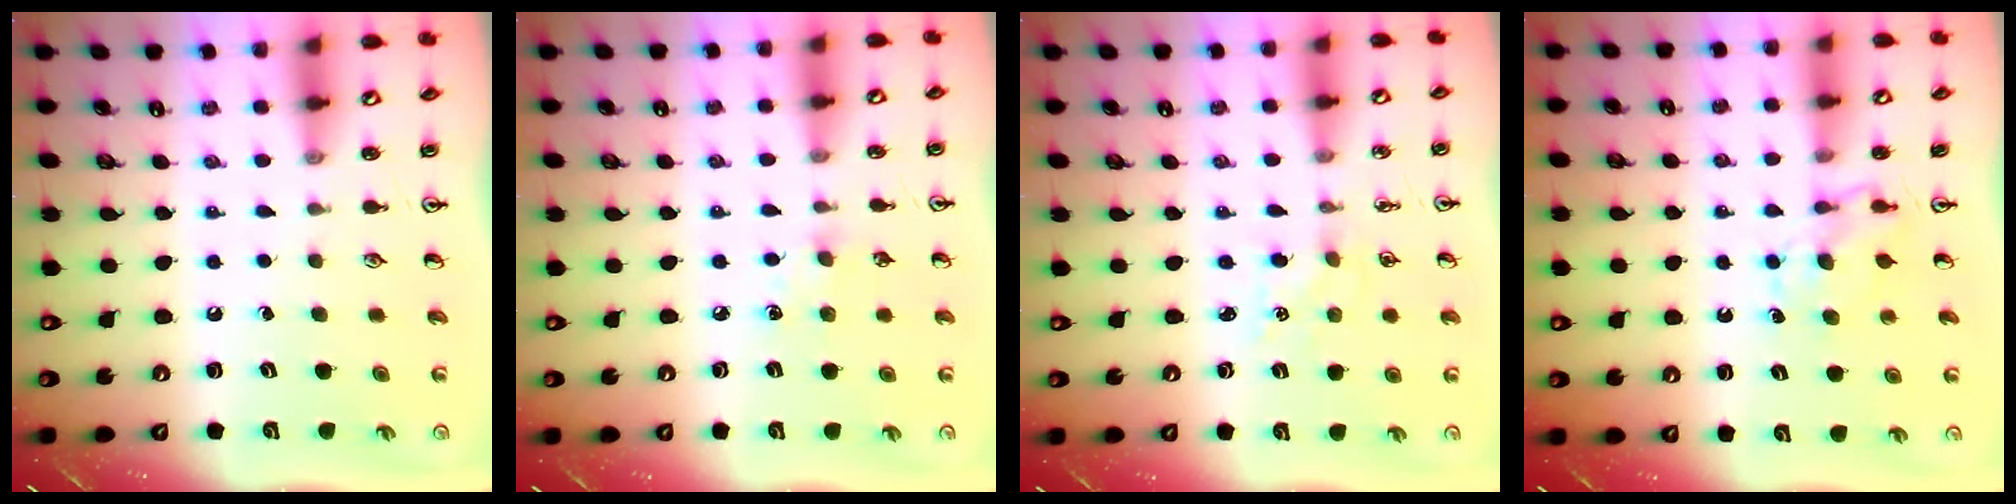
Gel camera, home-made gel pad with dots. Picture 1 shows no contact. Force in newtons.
{"total": 5.9, "press": 5.8, "slide": 0.6}
{"total": 2.8, "press": 2.8, "slide": 0.3}
{"total": 6.0, "press": 6.0, "slide": 0.8}